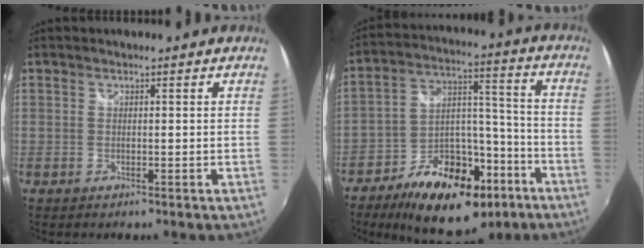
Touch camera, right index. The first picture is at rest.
{"total": 20.5, "force": [-12.5, 10.9, 11.9], "torque": [-0.204, 0.029, -0.186]}